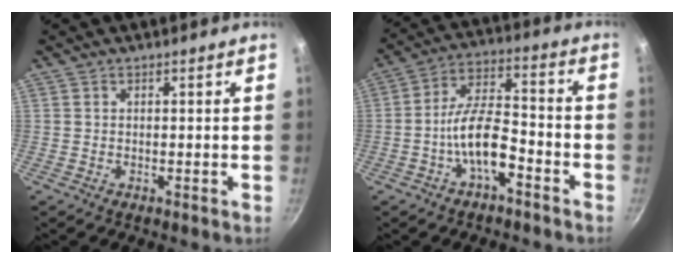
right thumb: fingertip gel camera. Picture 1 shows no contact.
{"total": 10.4, "force": [-4.7, 4.2, 8.2], "torque": [-0.137, 0.049, -0.090]}